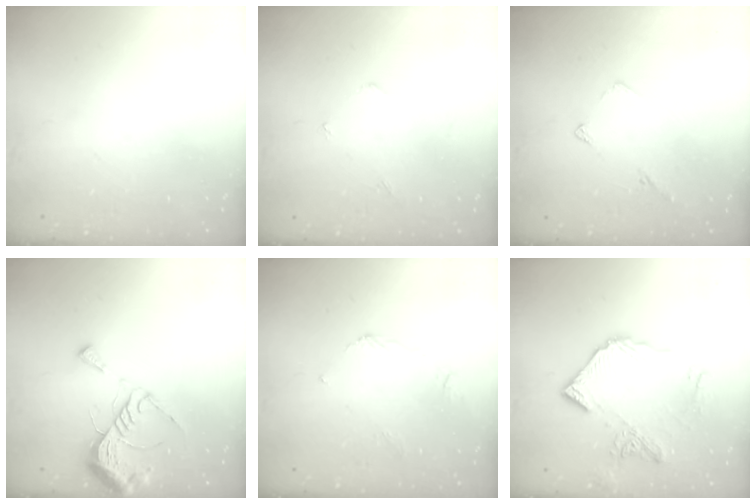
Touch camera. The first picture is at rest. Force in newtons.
{"total": 1.5, "press": 1.5, "slide": 0.2}
{"total": 4.7, "press": 4.7, "slide": 0.5}
{"total": 11.3, "press": 11.3, "slide": 0.8}
{"total": 3.8, "press": 3.8, "slide": 0.2}
{"total": 12.5, "press": 12.4, "slide": 1.6}